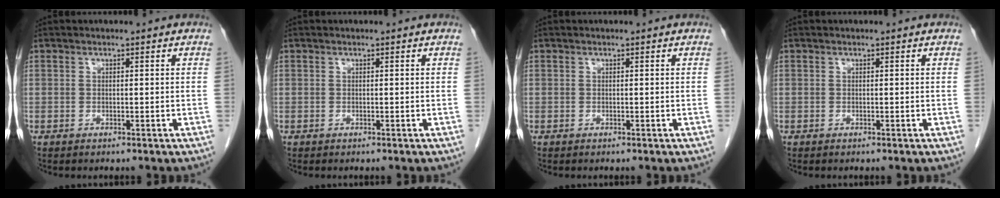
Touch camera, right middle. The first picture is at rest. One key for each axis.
{"total": 0.0}
{"total": 0.0}
{"total": 0.0}